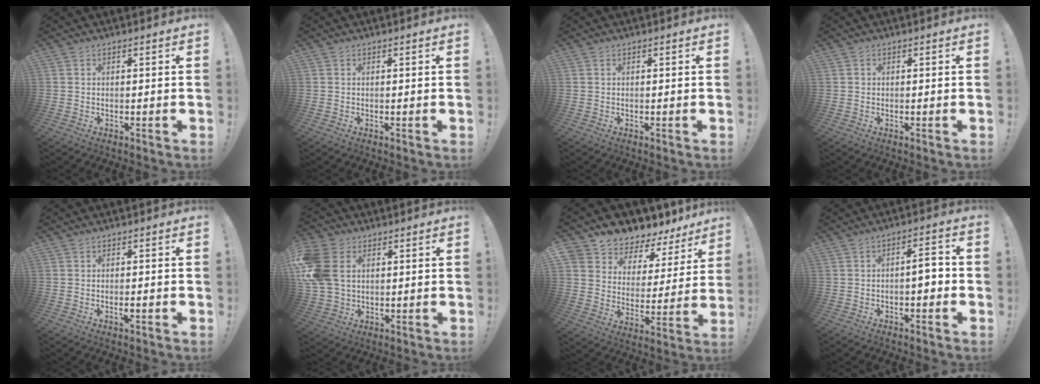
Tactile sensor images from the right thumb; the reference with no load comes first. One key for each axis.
{"total": 0.0}
{"total": 0.0}
{"total": 0.5, "fx": 0.0, "fy": 0.5, "fz": 0.0, "tx": 0.002, "ty": 0.001, "tz": -0.002}
{"total": 1.5, "fx": -0.7, "fy": 0.1, "fz": 1.4, "tx": -0.026, "ty": 0.001, "tz": -0.011}
{"total": 13.5, "fx": 3.1, "fy": 9.7, "fz": 8.9, "tx": -0.196, "ty": 0.000, "tz": 0.064}
{"total": 7.1, "fx": 5.9, "fy": 3.7, "fz": 1.2, "tx": -0.033, "ty": -0.062, "tz": 0.107}
{"total": 5.3, "fx": -1.2, "fy": 2.0, "fz": 4.7, "tx": -0.071, "ty": 0.009, "tz": -0.026}